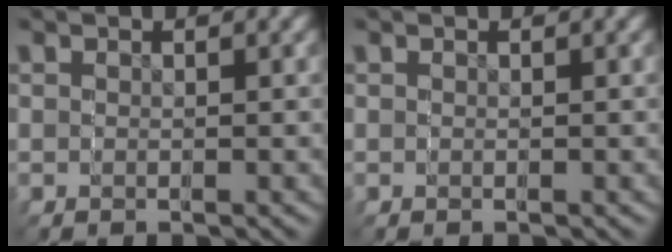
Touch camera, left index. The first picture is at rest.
{"total": 0.0}